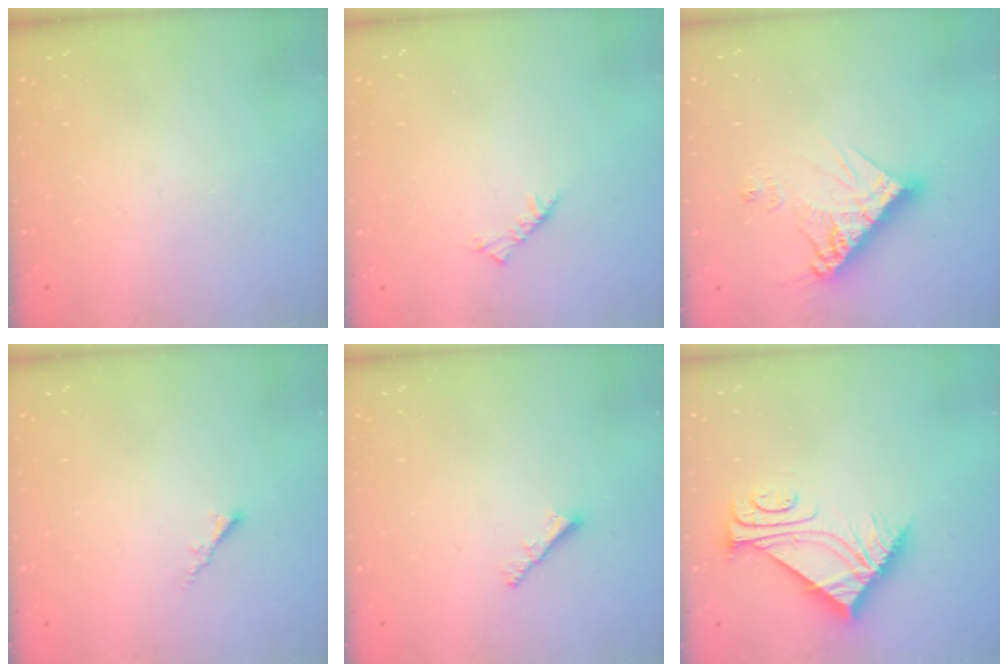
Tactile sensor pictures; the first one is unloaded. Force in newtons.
{"total": 2.5, "press": 2.4, "slide": 0.7}
{"total": 13.1, "press": 13.0, "slide": 1.2}
{"total": 1.7, "press": 1.6, "slide": 0.5}
{"total": 1.9, "press": 1.8, "slide": 0.5}
{"total": 9.0, "press": 9.0, "slide": 0.1}